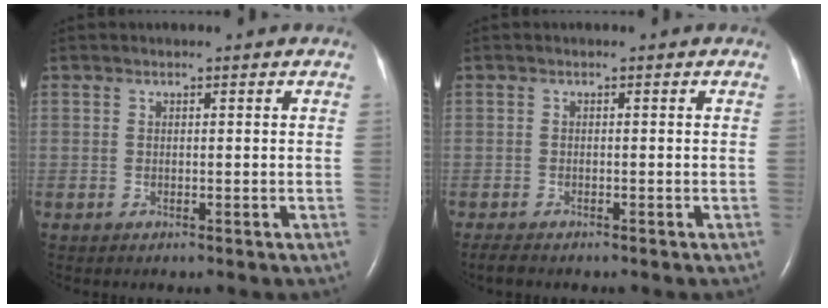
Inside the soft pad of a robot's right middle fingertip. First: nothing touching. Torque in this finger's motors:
{"motor_torque": [0.07, -0.06, -0.03, 0.00]}